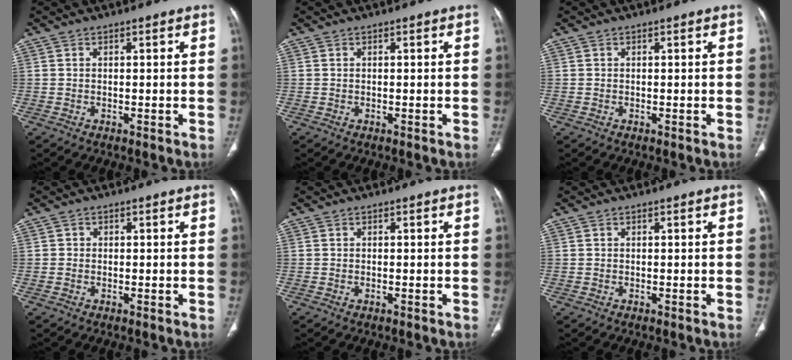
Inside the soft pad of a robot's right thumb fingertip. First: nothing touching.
{"total": 0.0}
{"total": 0.0}
{"total": 1.0, "force": [-0.1, 0.9, 0.1], "torque": [0.005, 0.004, -0.002]}
{"total": 0.0}
{"total": 0.0}